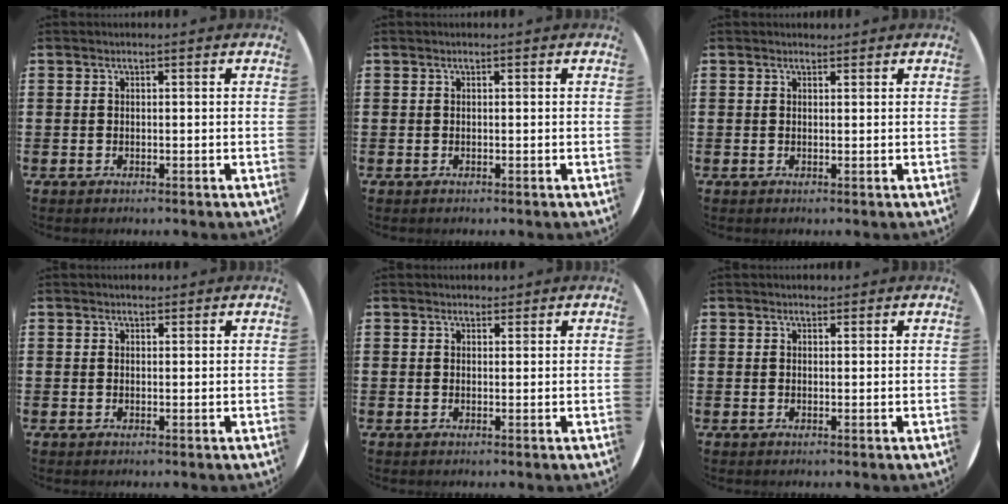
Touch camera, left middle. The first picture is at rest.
{"total": 0.0}
{"total": 0.5, "force": [0.5, 0.1, -0.1], "torque": [0.009, -0.001, 0.007]}
{"total": 0.7, "force": [0.6, 0.3, -0.1], "torque": [0.008, 0.000, 0.011]}
{"total": 1.0, "force": [0.9, 0.4, -0.1], "torque": [0.009, -0.001, 0.016]}
{"total": 0.6, "force": [0.6, 0.3, -0.1], "torque": [0.010, 0.000, 0.009]}